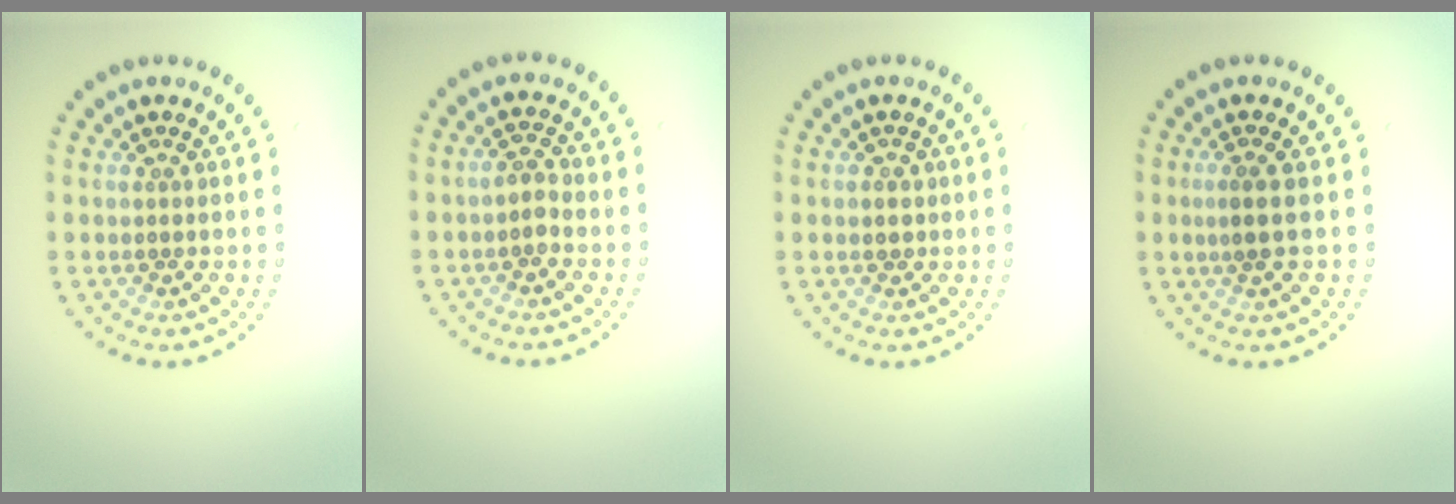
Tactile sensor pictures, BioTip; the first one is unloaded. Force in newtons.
{"total": 1.3, "press": 1.2, "slide": 0.5}
{"total": 1.0, "press": 0.9, "slide": 0.4}
{"total": 1.7, "press": 1.4, "slide": 0.9}